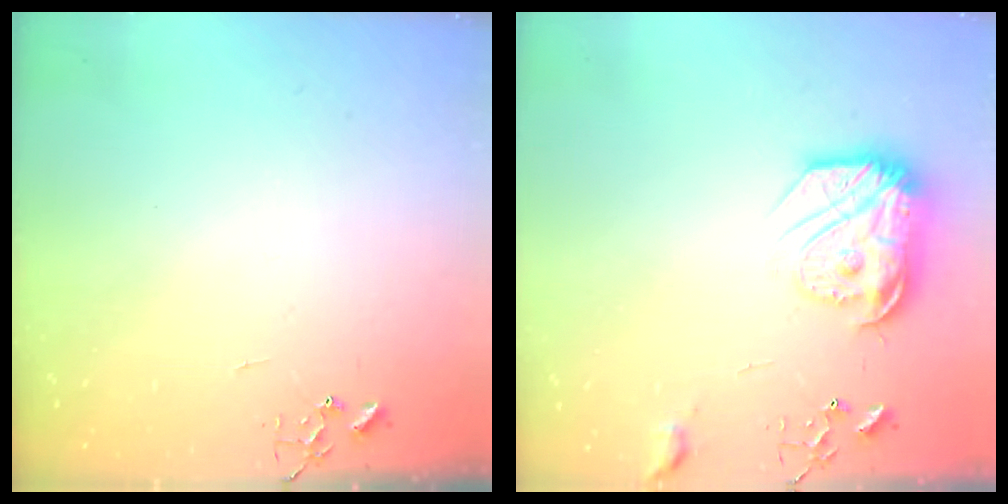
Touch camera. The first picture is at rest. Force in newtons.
{"total": 17.9, "press": 17.9, "slide": 1.2}